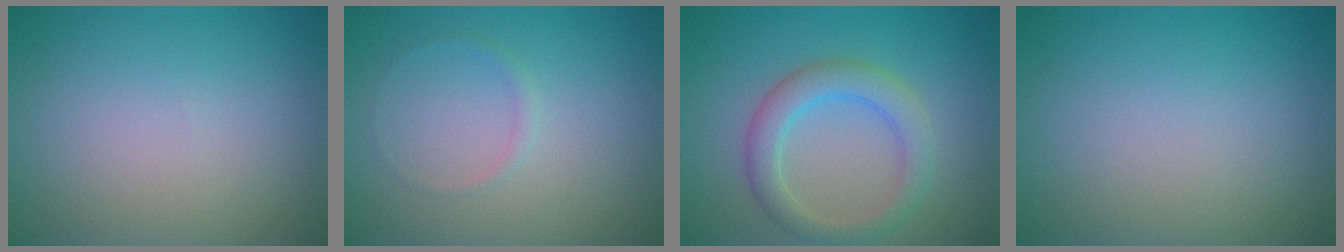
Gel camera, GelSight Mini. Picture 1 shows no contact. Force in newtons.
{"total": 0.7, "press": 0.7, "slide": 0.1}
{"total": 3.7, "press": 3.7, "slide": 0.3}
{"total": 0.0}